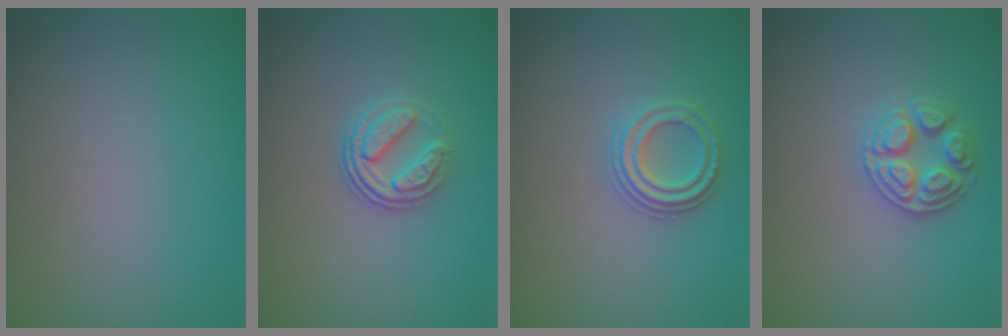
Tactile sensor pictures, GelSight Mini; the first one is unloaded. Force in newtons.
{"total": 2.5, "press": 1.9, "slide": 1.6}
{"total": 2.3, "press": 2.3, "slide": 0.3}
{"total": 2.8, "press": 2.7, "slide": 0.6}